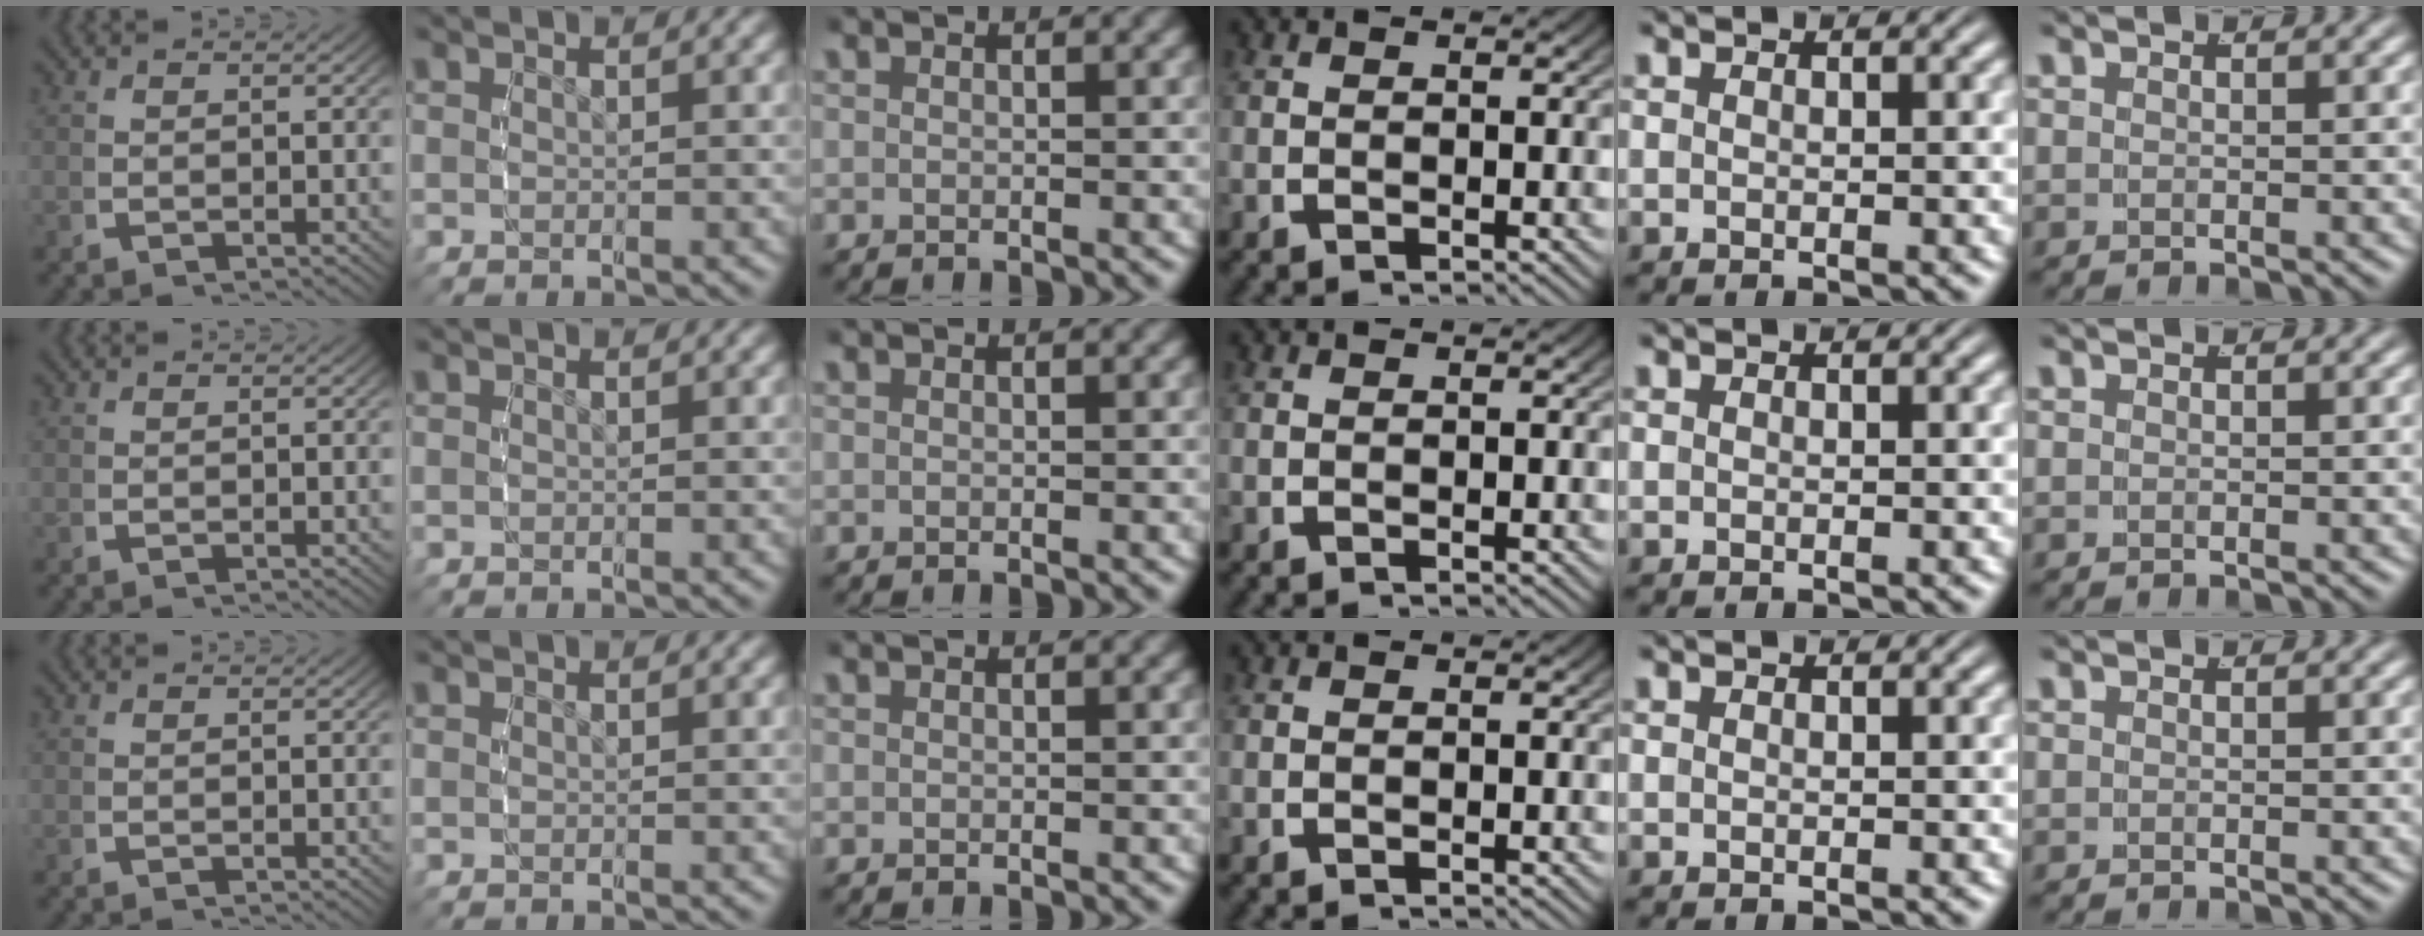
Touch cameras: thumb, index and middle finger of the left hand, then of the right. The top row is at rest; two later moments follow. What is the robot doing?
{"motion": "reach", "object": "paper"}